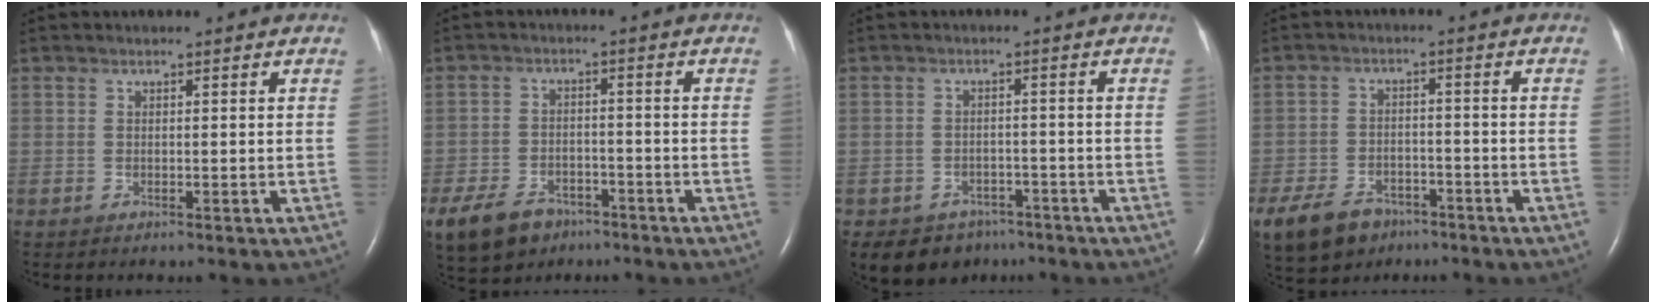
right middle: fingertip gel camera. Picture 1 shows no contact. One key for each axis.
{"total": 11.6, "fx": -7.3, "fy": 7.3, "fz": 5.2, "tx": -0.127, "ty": -0.003, "tz": -0.118}
{"total": 6.2, "fx": -4.4, "fy": 4.3, "fz": 0.7, "tx": -0.008, "ty": 0.010, "tz": -0.061}
{"total": 11.7, "fx": -7.6, "fy": 7.3, "fz": 5.2, "tx": -0.126, "ty": -0.004, "tz": -0.122}